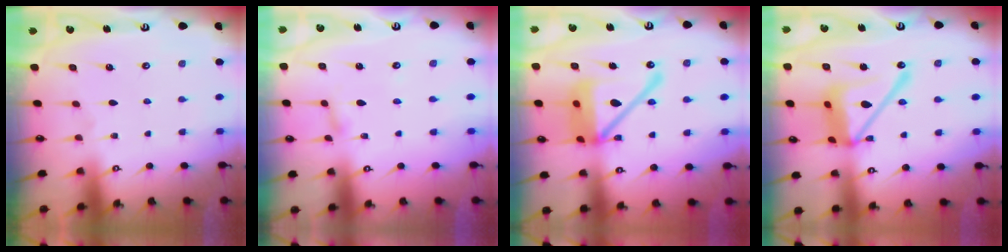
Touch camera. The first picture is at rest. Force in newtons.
{"total": 2.1, "press": 2.1, "slide": 0.2}
{"total": 18.6, "press": 18.4, "slide": 2.5}
{"total": 17.7, "press": 17.7, "slide": 1.6}